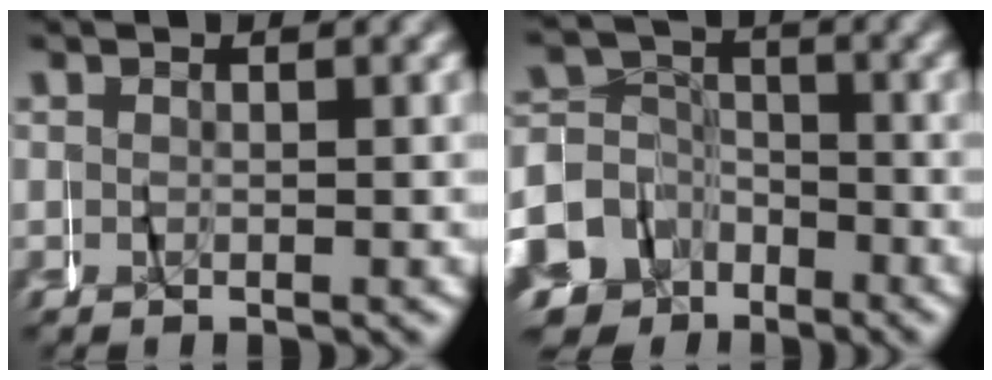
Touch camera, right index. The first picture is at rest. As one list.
[{"total": 10.5, "force": [-4.2, 9.2, 2.7], "torque": [-0.058, -0.034, -0.078]}]